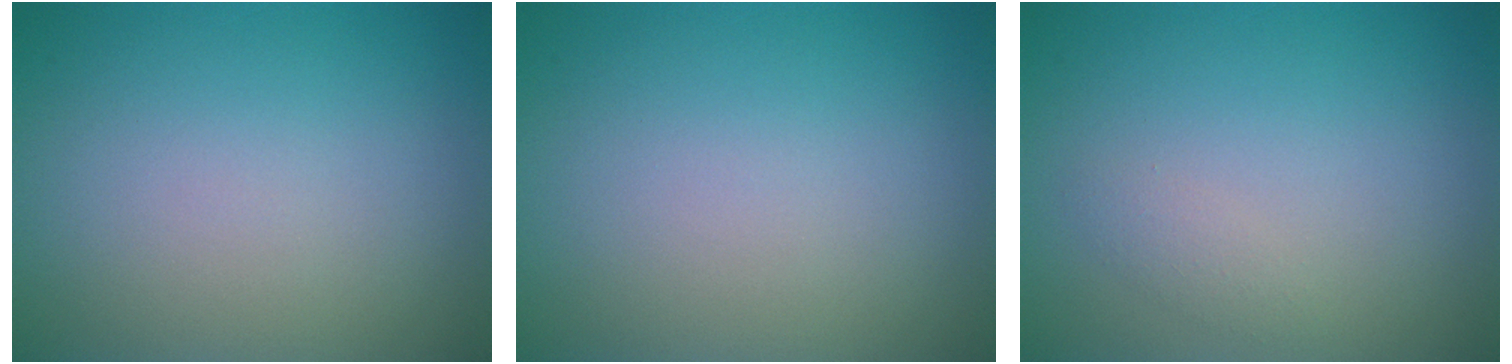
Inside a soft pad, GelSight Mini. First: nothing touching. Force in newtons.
{"total": 0.0}
{"total": 0.9, "press": 0.9, "slide": 0.1}